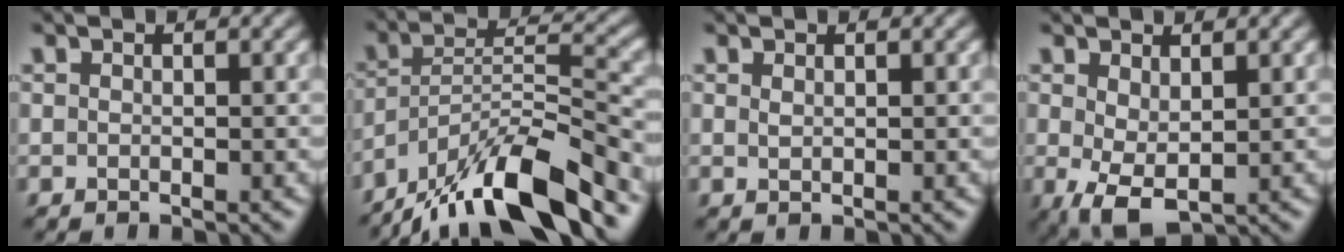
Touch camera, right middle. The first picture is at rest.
{"total": 12.1, "force": [-9.4, 2.4, 7.1], "torque": [-0.123, 0.016, -0.172]}
{"total": 0.6, "force": [0.3, 0.2, 0.4], "torque": [-0.011, 0.001, 0.007]}
{"total": 3.4, "force": [0.0, 1.8, 2.9], "torque": [-0.065, -0.005, 0.004]}